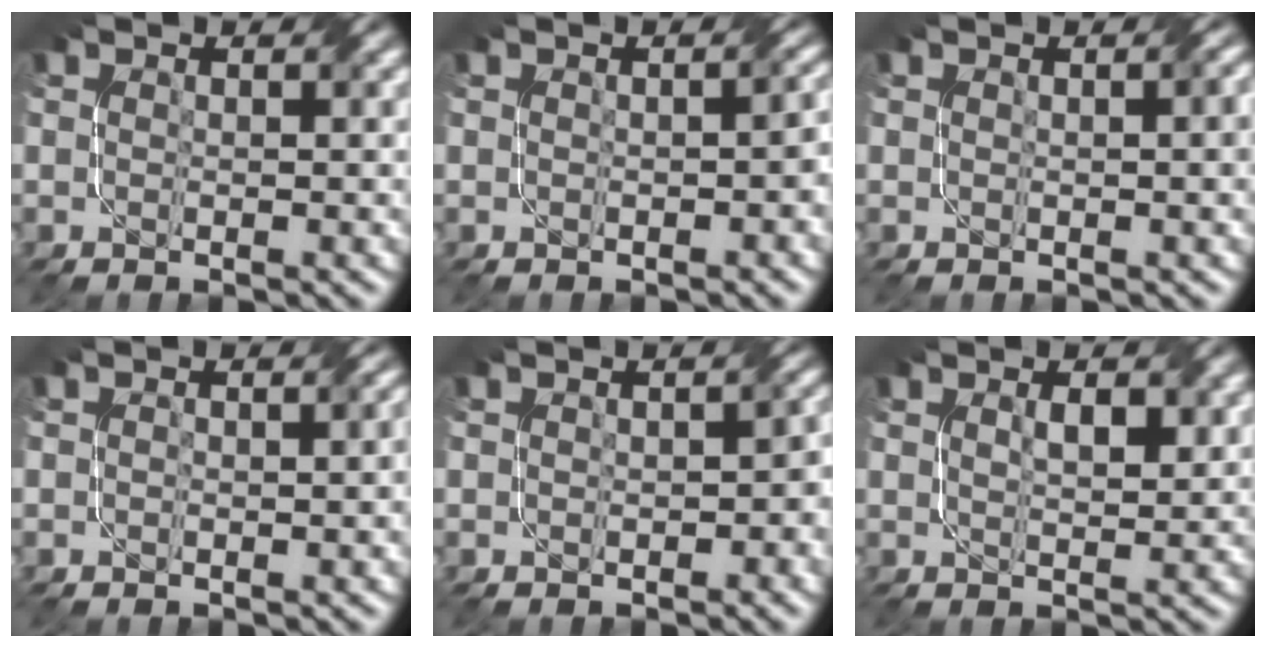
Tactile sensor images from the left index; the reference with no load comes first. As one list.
[{"total": 1.7, "force": [-0.3, 0.5, 1.6], "torque": [-0.025, 0.002, -0.001]}, {"total": 2.5, "force": [0.3, 0.7, 2.3], "torque": [-0.023, 0.008, 0.003]}, {"total": 1.6, "force": [-0.2, 0.8, 1.4], "torque": [-0.017, -0.001, 0.000]}, {"total": 2.7, "force": [-0.3, 1.6, 2.2], "torque": [-0.021, -0.003, -0.003]}, {"total": 2.1, "force": [0.8, 0.7, 1.8], "torque": [-0.034, -0.001, 0.017]}]